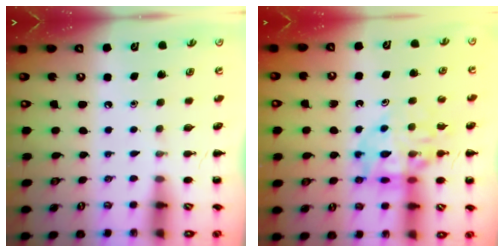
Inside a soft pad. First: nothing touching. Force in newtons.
{"total": 14.6, "press": 14.2, "slide": 3.4}